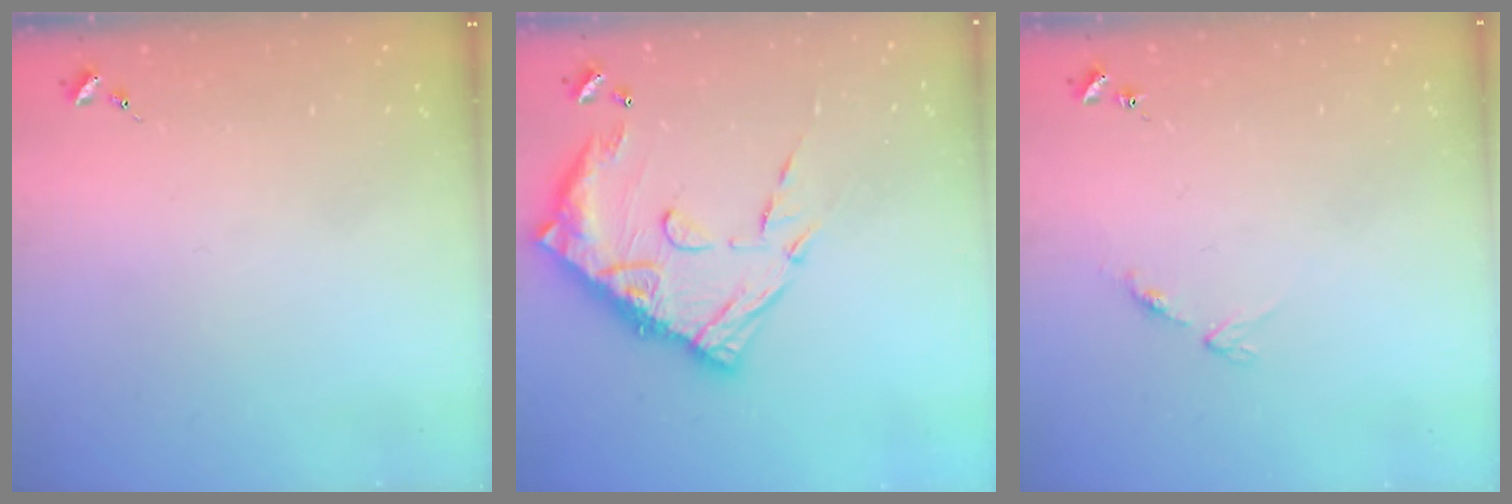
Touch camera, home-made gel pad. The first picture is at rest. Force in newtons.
{"total": 17.5, "press": 17.4, "slide": 2.0}
{"total": 7.8, "press": 7.8, "slide": 0.6}